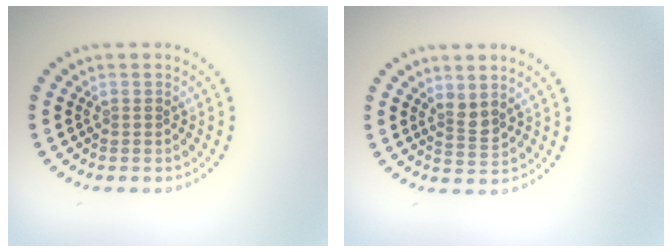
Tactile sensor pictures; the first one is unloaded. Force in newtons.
{"total": 1.7, "press": 1.3, "slide": 1.1}